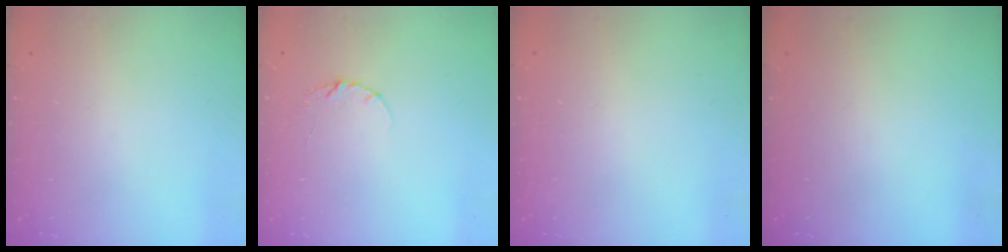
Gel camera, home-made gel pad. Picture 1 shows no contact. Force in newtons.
{"total": 4.0, "press": 4.0, "slide": 0.4}
{"total": 2.6, "press": 2.6, "slide": 0.2}
{"total": 0.0}